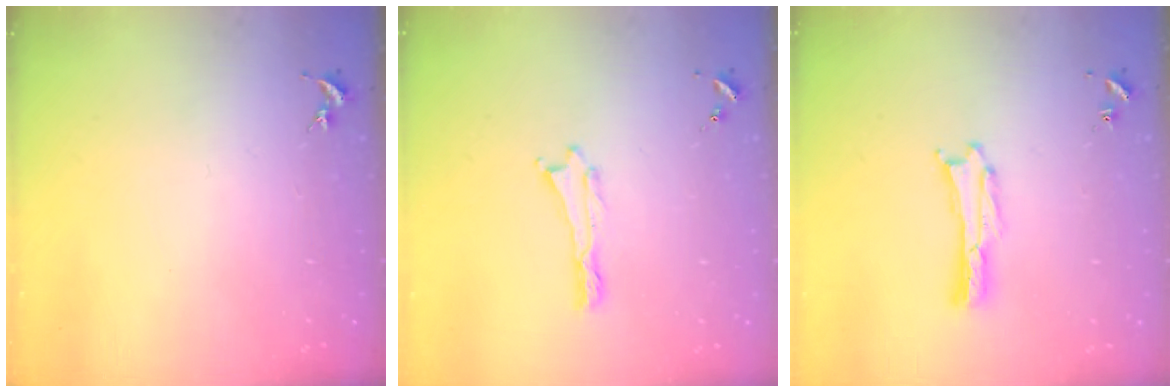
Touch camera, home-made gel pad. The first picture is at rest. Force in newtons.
{"total": 0.0}
{"total": 0.0}